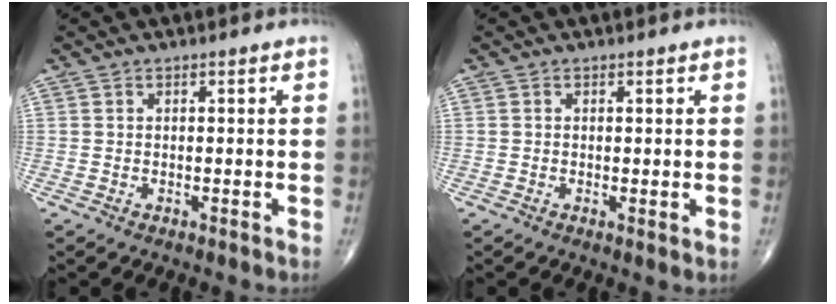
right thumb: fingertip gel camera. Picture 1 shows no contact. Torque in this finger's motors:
{"motor_torque": [-0.52, -0.18, -0.19, -0.12, 0.00]}